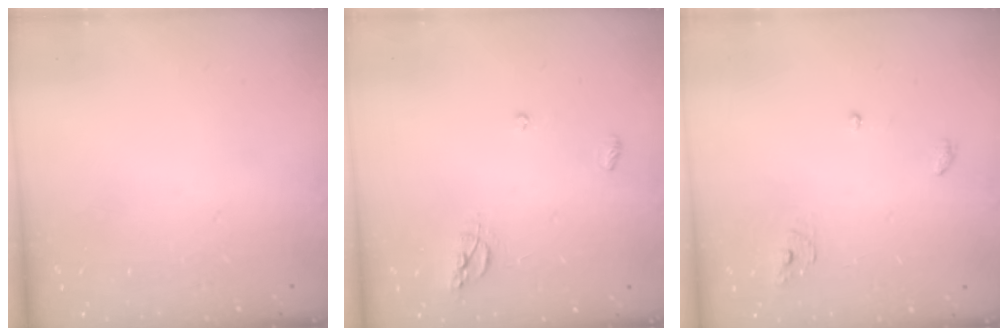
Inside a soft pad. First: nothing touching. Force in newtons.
{"total": 6.5, "press": 6.5, "slide": 0.6}
{"total": 3.9, "press": 3.9, "slide": 0.2}